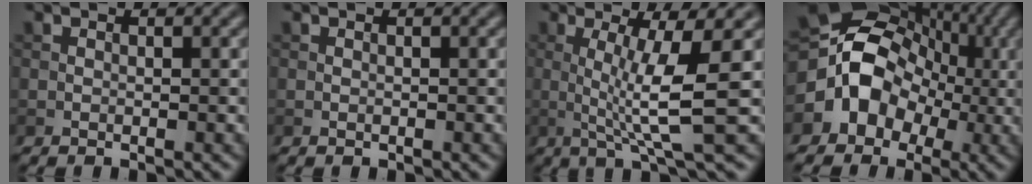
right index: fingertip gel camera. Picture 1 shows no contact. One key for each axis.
{"total": 0.0}
{"total": 6.4, "fx": 0.3, "fy": 1.0, "fz": 6.3, "tx": -0.107, "ty": -0.003, "tz": 0.008}
{"total": 10.5, "fx": -1.2, "fy": 8.9, "fz": 5.4, "tx": -0.076, "ty": 0.009, "tz": -0.047}